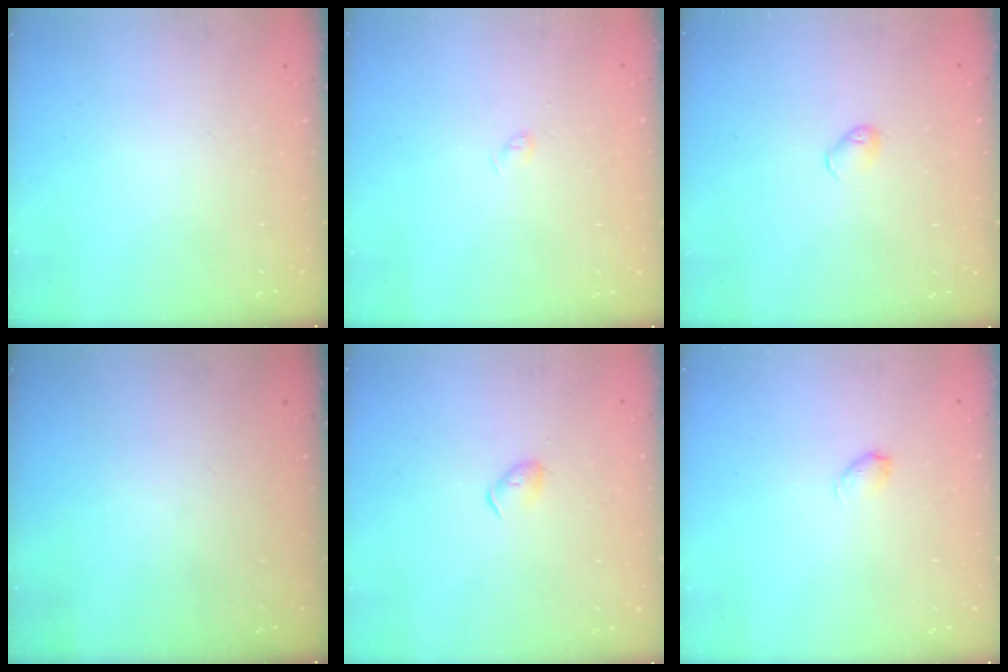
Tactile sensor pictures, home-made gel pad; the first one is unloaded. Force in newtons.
{"total": 2.4, "press": 2.3, "slide": 0.3}
{"total": 4.6, "press": 4.6, "slide": 0.8}
{"total": 0.0}
{"total": 3.1, "press": 3.1, "slide": 0.5}
{"total": 3.1, "press": 3.0, "slide": 0.6}